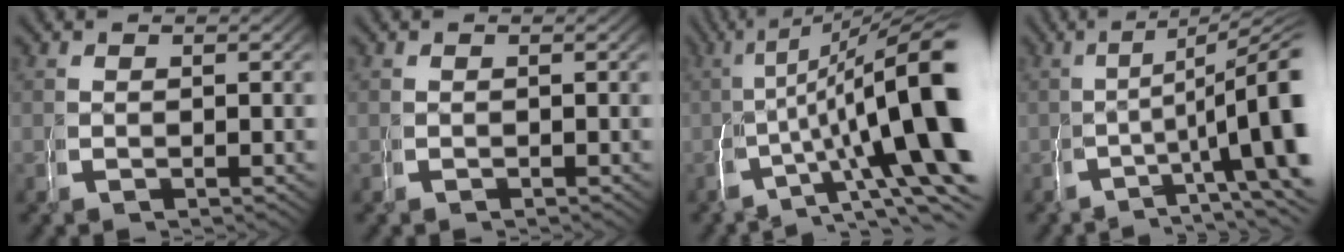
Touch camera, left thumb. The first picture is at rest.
{"total": 0.0}
{"total": 16.1, "force": [1.3, 8.0, 13.9], "torque": [-0.184, -0.014, 0.023]}
{"total": 9.6, "force": [0.5, 5.0, 8.2], "torque": [-0.122, -0.010, 0.009]}